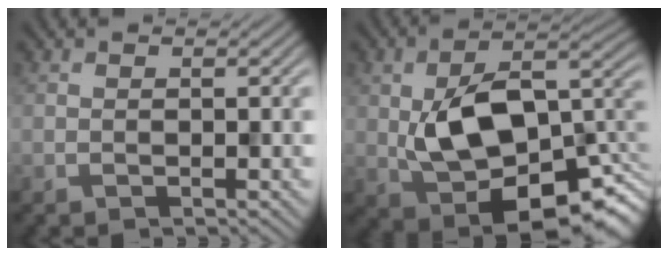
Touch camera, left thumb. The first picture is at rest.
{"total": 15.2, "force": [-2.3, 8.7, 12.2], "torque": [-0.206, -0.018, -0.033]}